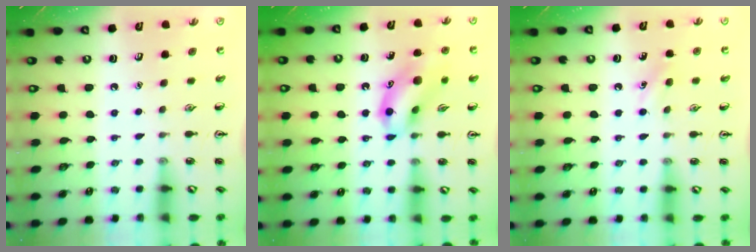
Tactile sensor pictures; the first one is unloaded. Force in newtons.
{"total": 12.4, "press": 12.3, "slide": 2.0}
{"total": 6.0, "press": 5.7, "slide": 2.0}